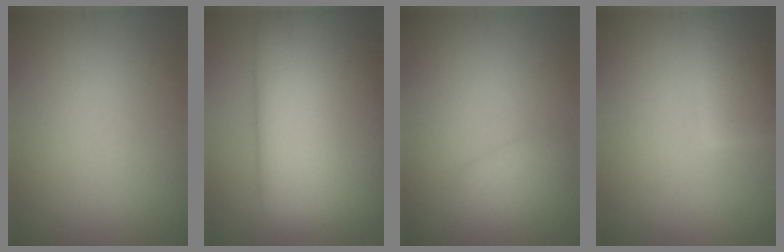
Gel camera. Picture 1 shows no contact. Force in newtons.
{"total": 16.4, "press": 16.4, "slide": 0.6}
{"total": 1.8, "press": 1.8, "slide": 0.0}
{"total": 4.4, "press": 4.4, "slide": 0.2}